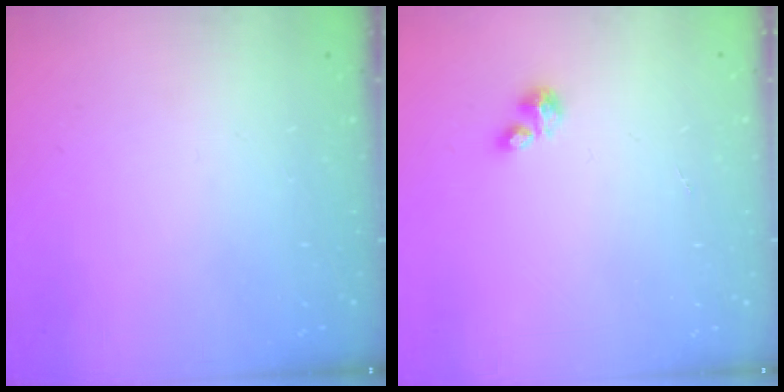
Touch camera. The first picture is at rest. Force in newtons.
{"total": 2.1, "press": 2.1, "slide": 0.2}